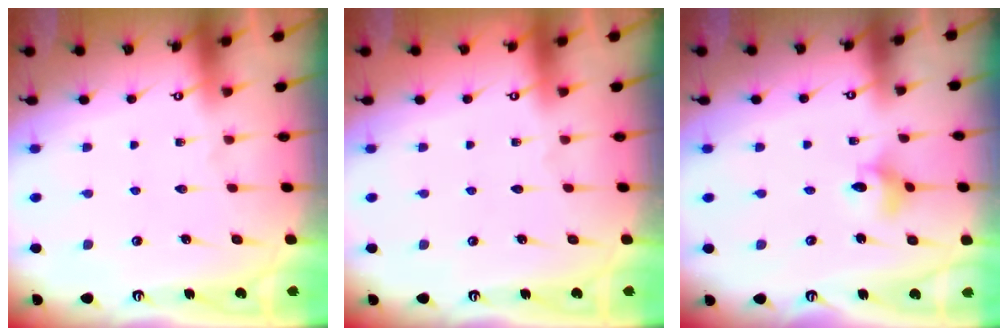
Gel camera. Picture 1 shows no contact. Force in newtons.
{"total": 0.0}
{"total": 4.4, "press": 4.4, "slide": 0.1}